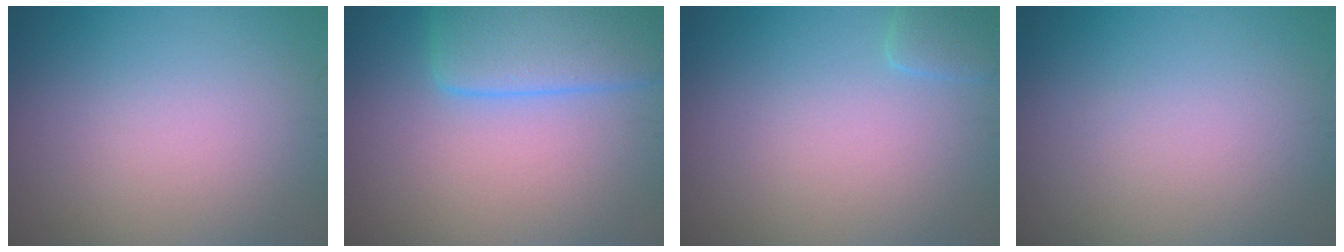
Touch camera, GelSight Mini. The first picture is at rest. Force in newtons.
{"total": 7.0, "press": 7.0, "slide": 0.4}
{"total": 1.6, "press": 1.6, "slide": 0.2}
{"total": 0.0}